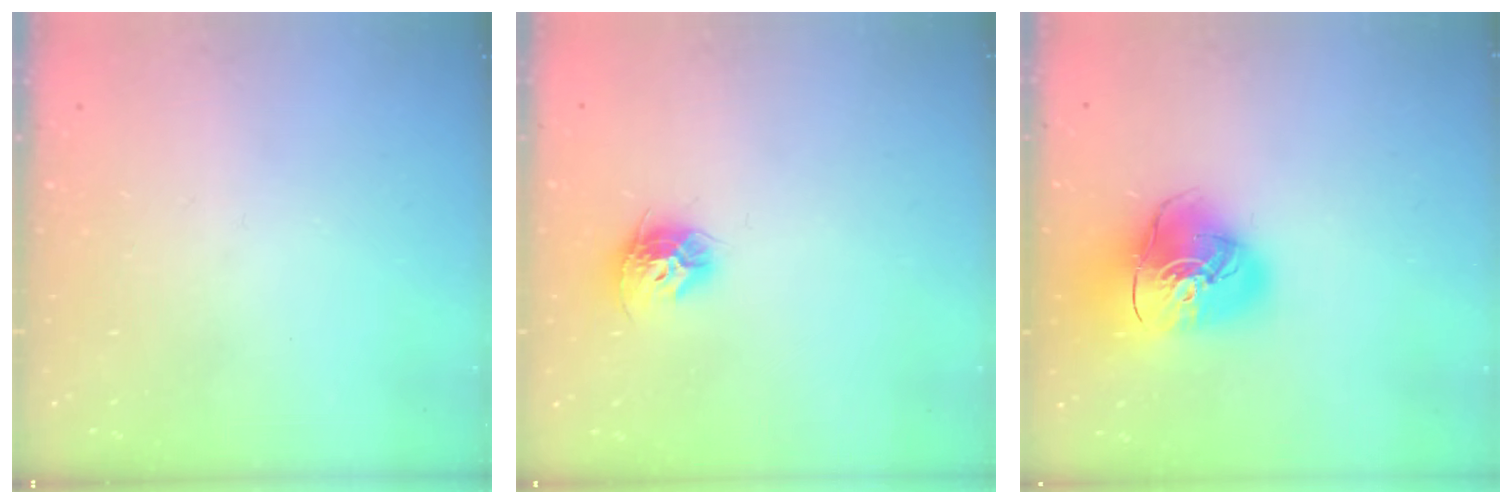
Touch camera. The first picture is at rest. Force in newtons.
{"total": 9.9, "press": 9.8, "slide": 0.5}
{"total": 16.7, "press": 16.5, "slide": 2.0}